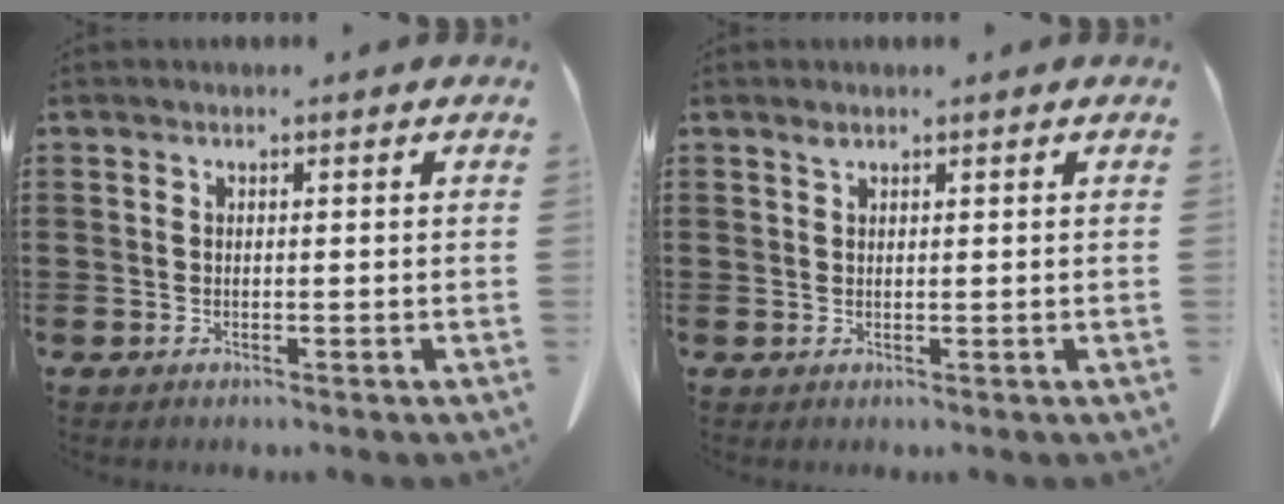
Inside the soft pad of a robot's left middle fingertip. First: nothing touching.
{"total": 0.7, "force": [0.5, 0.2, 0.3], "torque": [-0.009, -0.002, 0.012]}